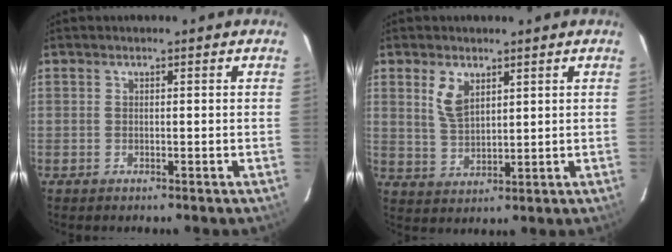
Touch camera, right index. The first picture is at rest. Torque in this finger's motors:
{"motor_torque": [0.38, 0.32, 0.18, 0.05]}